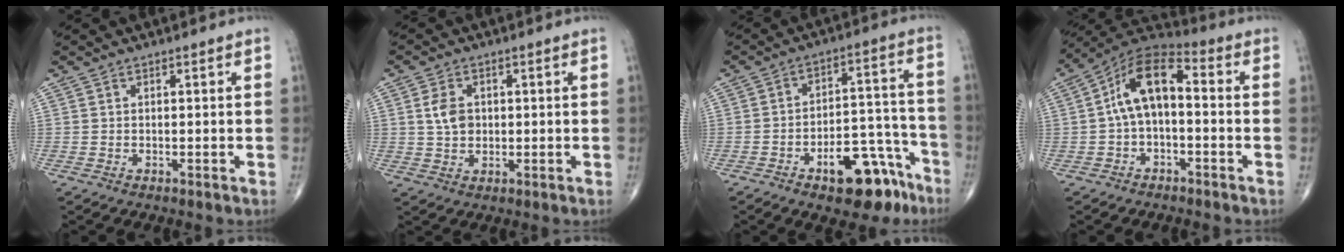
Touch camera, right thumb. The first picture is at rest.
{"total": 4.8, "force": [0.8, 3.5, 3.2], "torque": [-0.051, -0.002, 0.015]}
{"total": 14.7, "force": [-8.8, 6.7, 9.7], "torque": [-0.097, 0.081, -0.120]}
{"total": 11.1, "force": [-0.1, 5.8, 9.4], "torque": [-0.159, 0.047, -0.017]}